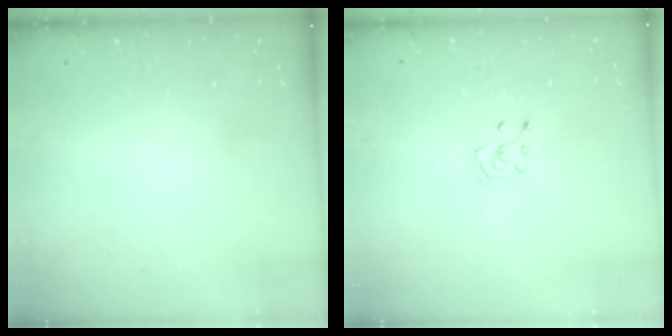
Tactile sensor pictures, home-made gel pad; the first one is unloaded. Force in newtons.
{"total": 4.8, "press": 4.8, "slide": 0.5}